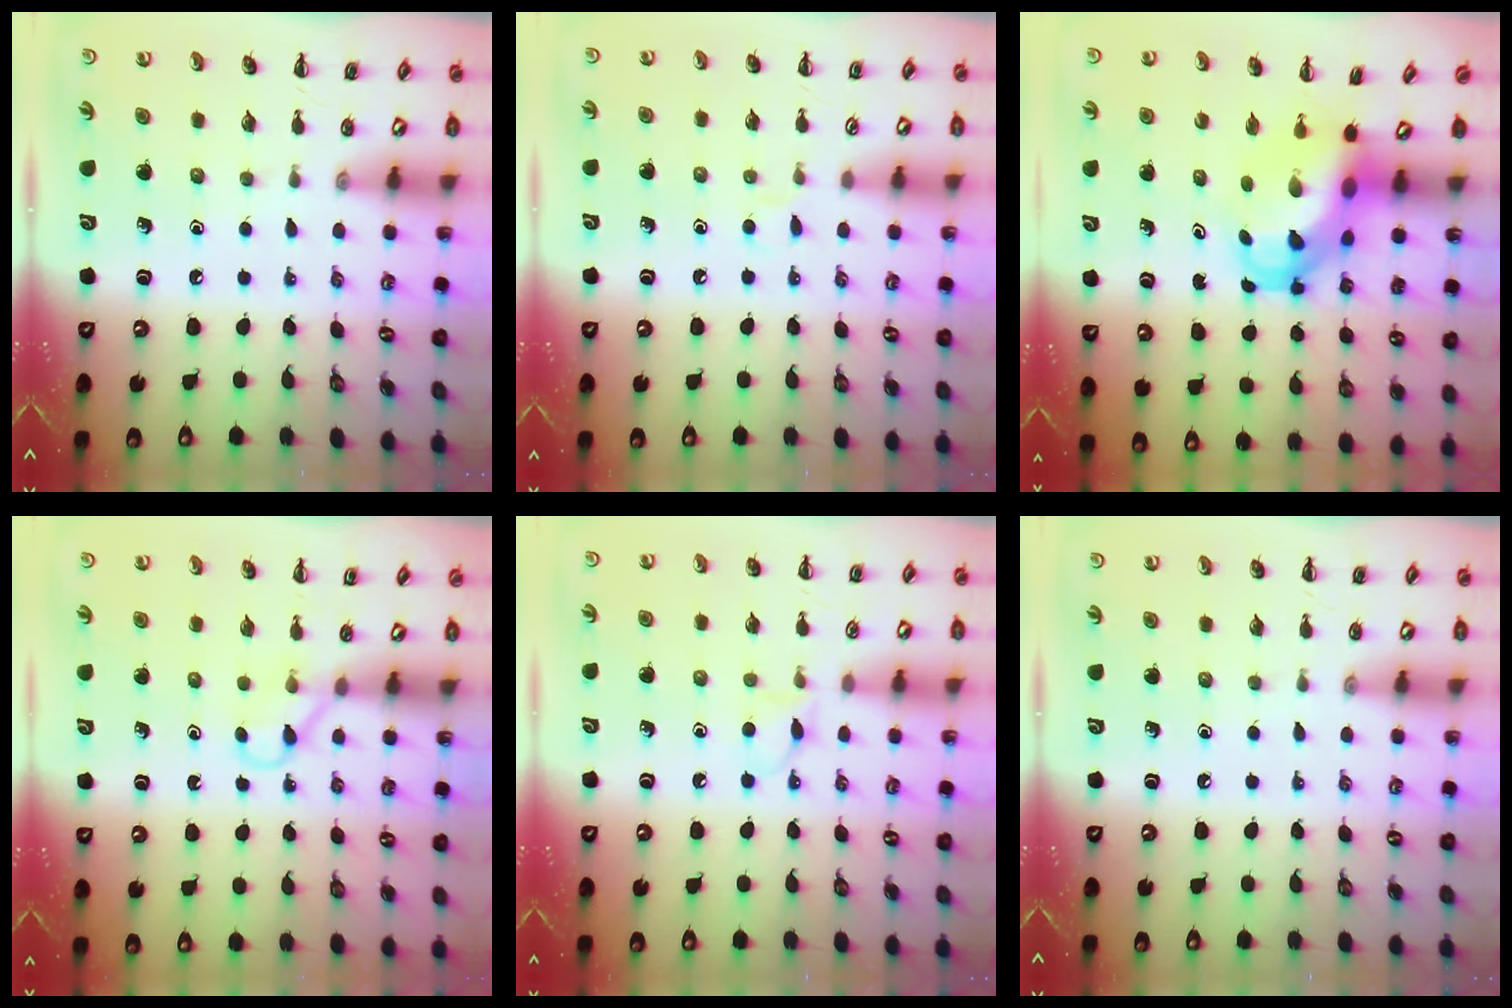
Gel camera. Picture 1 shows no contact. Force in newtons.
{"total": 2.8, "press": 2.7, "slide": 1.0}
{"total": 6.3, "press": 6.2, "slide": 1.0}
{"total": 2.9, "press": 2.8, "slide": 0.9}
{"total": 4.1, "press": 3.8, "slide": 1.4}
{"total": 0.0}